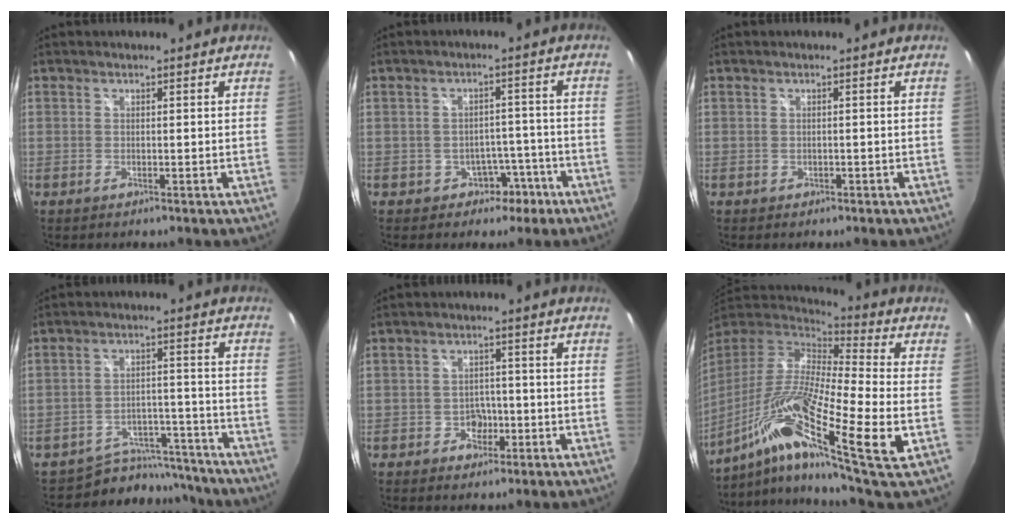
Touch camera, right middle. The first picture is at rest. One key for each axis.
{"total": 5.1, "fx": -2.9, "fy": 3.9, "fz": 1.3, "tx": -0.031, "ty": 0.022, "tz": -0.026}
{"total": 0.9, "fx": -0.4, "fy": 0.8, "fz": 0.2, "tx": -0.002, "ty": -0.002, "tz": -0.003}
{"total": 11.2, "fx": -10.3, "fy": 4.3, "fz": 0.8, "tx": -0.027, "ty": 0.026, "tz": -0.144}
{"total": 3.3, "fx": -1.5, "fy": 2.8, "fz": 0.9, "tx": -0.020, "ty": 0.008, "tz": -0.018}
{"total": 23.7, "fx": -9.1, "fy": 2.6, "fz": 21.7, "tx": -0.370, "ty": -0.053, "tz": -0.183}